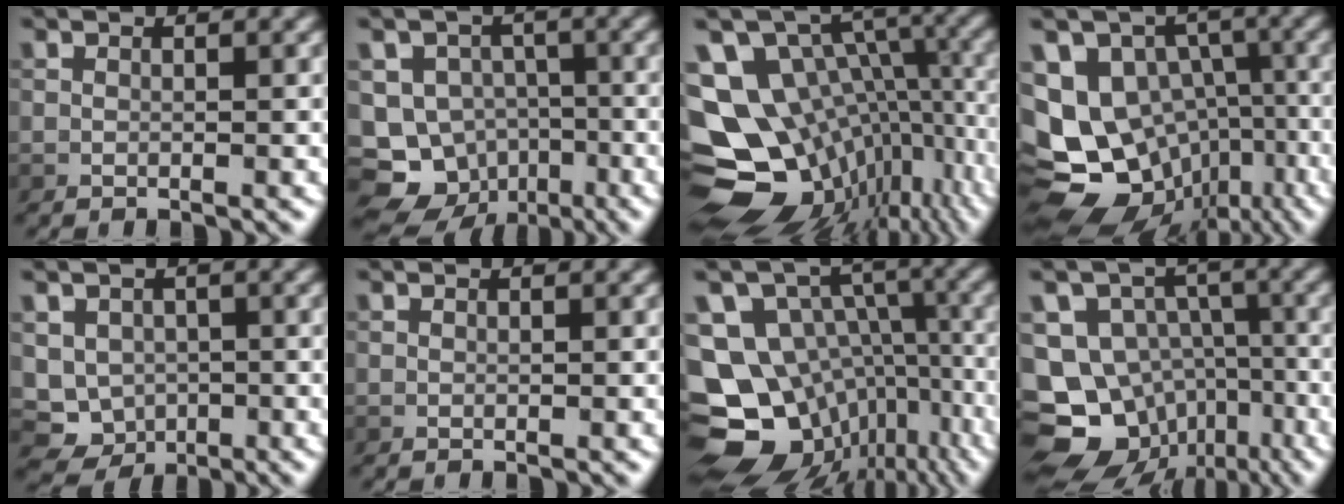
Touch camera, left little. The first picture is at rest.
{"total": 12.1, "force": [-6.4, 9.9, 2.5], "torque": [-0.055, -0.034, -0.098]}
{"total": 14.9, "force": [-3.7, 10.8, 9.5], "torque": [-0.166, -0.003, -0.027]}
{"total": 14.0, "force": [-4.1, 11.3, 7.3], "torque": [-0.143, -0.014, -0.032]}
{"total": 4.7, "force": [-0.4, 4.3, 1.8], "torque": [-0.024, -0.010, -0.006]}
{"total": 0.0}
{"total": 15.7, "force": [-6.7, 12.5, 6.8], "torque": [-0.149, -0.023, -0.072]}
{"total": 14.6, "force": [-6.7, 12.0, 5.0], "torque": [-0.119, -0.036, -0.095]}